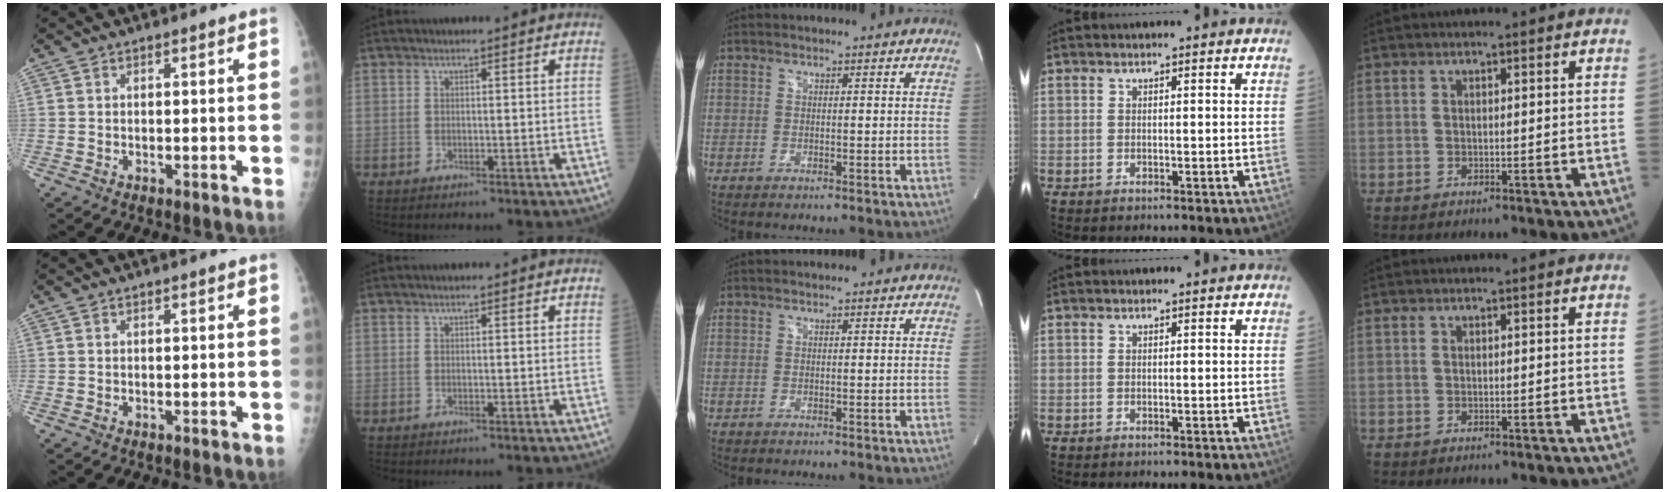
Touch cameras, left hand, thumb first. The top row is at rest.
{}